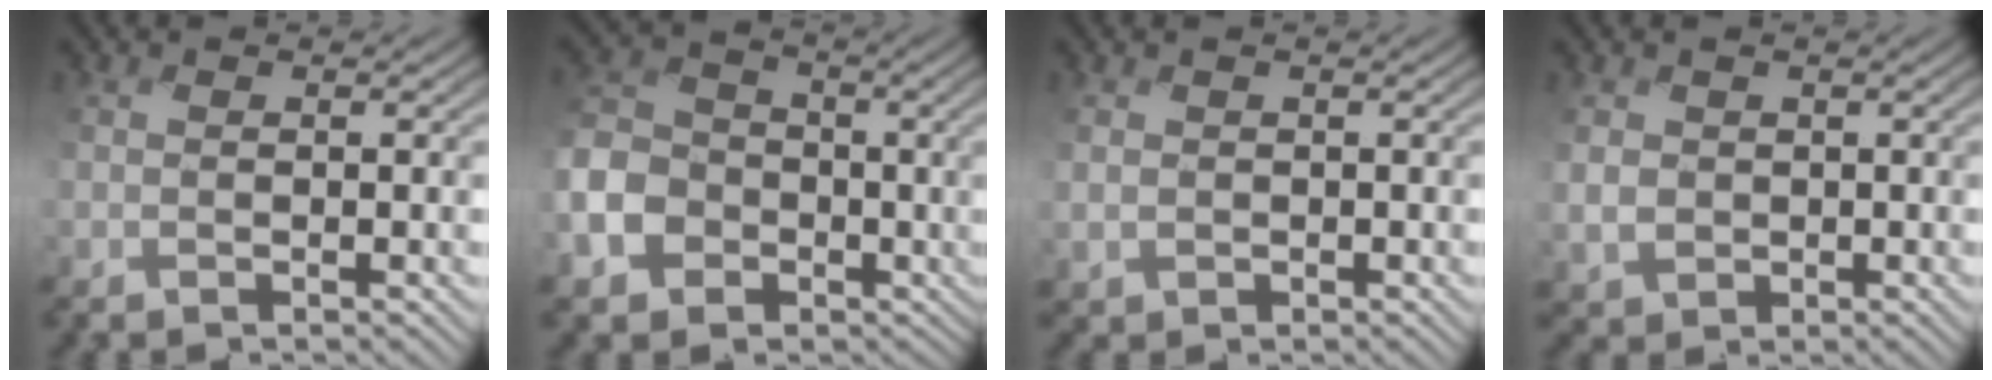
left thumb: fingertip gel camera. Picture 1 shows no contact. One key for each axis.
{"total": 10.1, "fx": -3.9, "fy": 8.2, "fz": 4.4, "tx": -0.146, "ty": -0.032, "tz": -0.088}
{"total": 1.6, "fx": 0.1, "fy": 1.5, "fz": -0.3, "tx": -0.009, "ty": -0.009, "tz": -0.001}
{"total": 2.6, "fx": 0.2, "fy": 2.6, "fz": 0.2, "tx": -0.027, "ty": -0.009, "tz": -0.002}